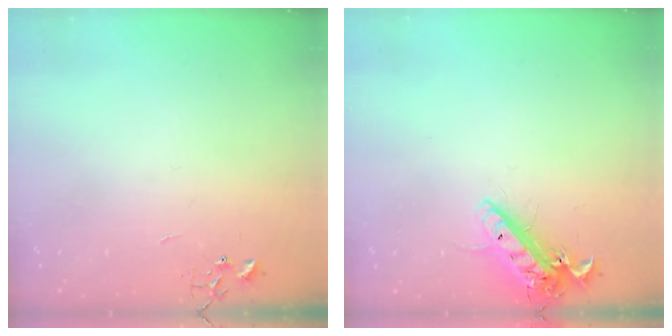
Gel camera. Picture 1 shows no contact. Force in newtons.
{"total": 14.8, "press": 14.5, "slide": 2.8}